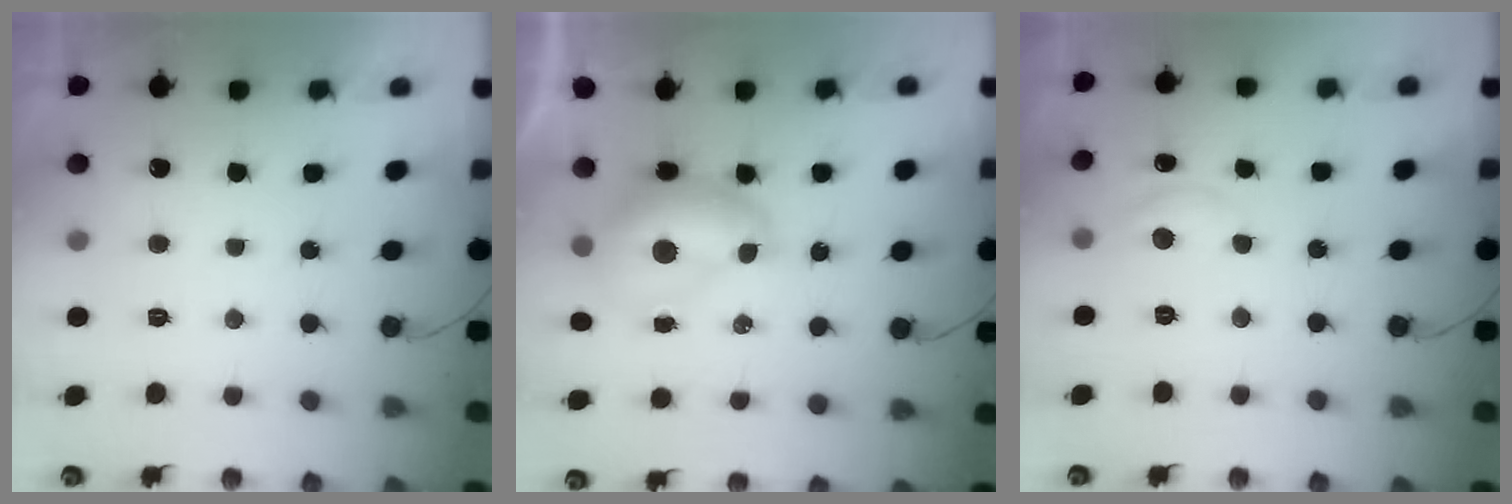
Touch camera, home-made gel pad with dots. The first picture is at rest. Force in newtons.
{"total": 7.8, "press": 7.8, "slide": 0.2}
{"total": 7.3, "press": 7.3, "slide": 0.5}